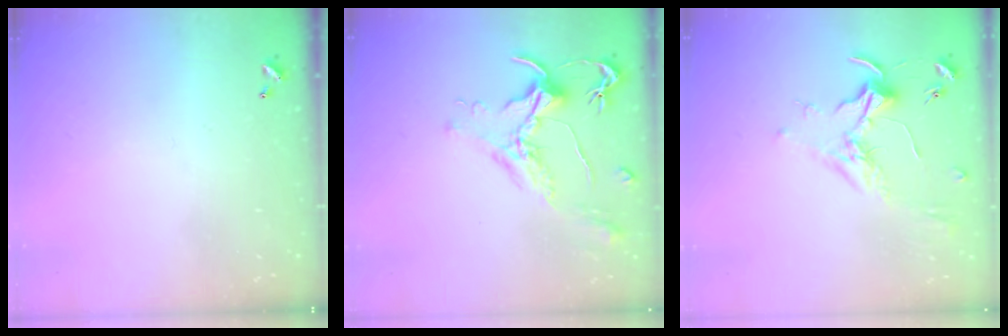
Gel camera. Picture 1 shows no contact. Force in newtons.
{"total": 1.6, "press": 1.5, "slide": 0.7}
{"total": 1.8, "press": 1.6, "slide": 0.7}